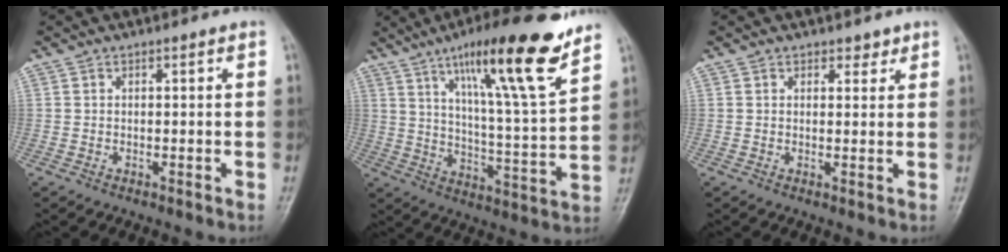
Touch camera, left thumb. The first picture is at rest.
{"total": 20.4, "force": [12.9, 2.6, 15.5], "torque": [-0.222, -0.062, 0.206]}
{"total": 2.1, "force": [1.5, 1.2, 0.7], "torque": [0.008, -0.008, 0.018]}